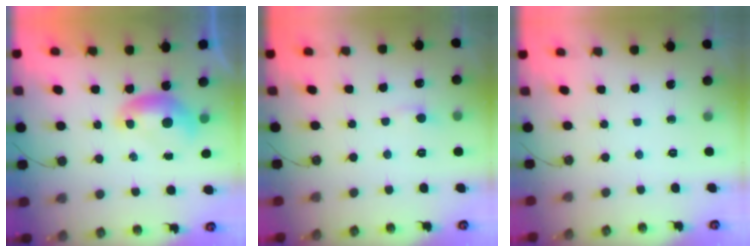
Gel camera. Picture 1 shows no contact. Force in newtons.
{"total": 1.0, "press": 0.8, "slide": 0.5}
{"total": 0.0}